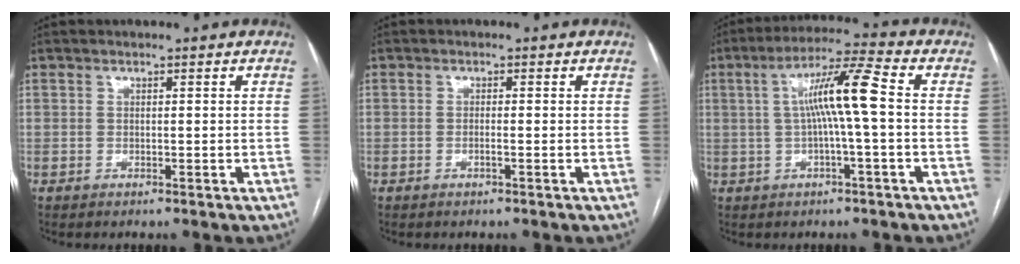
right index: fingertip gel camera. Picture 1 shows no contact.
{"total": 0.8, "force": [-0.3, 0.0, 0.7], "torque": [-0.017, 0.002, -0.003]}
{"total": 9.3, "force": [0.4, -0.2, 9.3], "torque": [-0.168, 0.019, 0.005]}